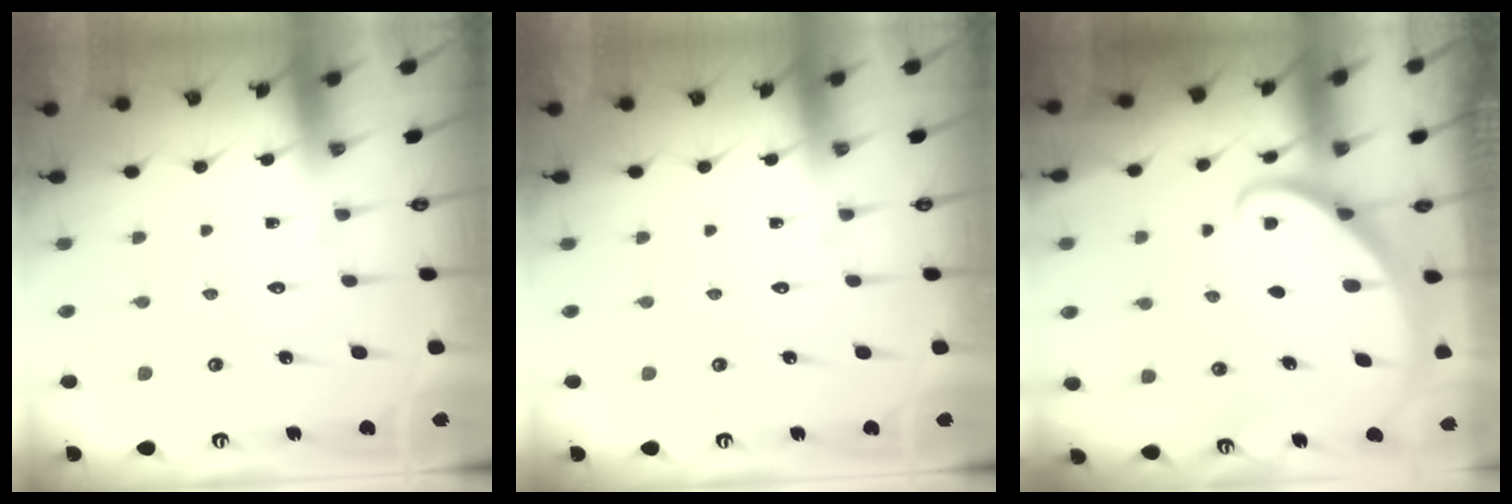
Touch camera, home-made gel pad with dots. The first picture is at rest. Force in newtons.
{"total": 0.0}
{"total": 2.7, "press": 2.7, "slide": 0.2}